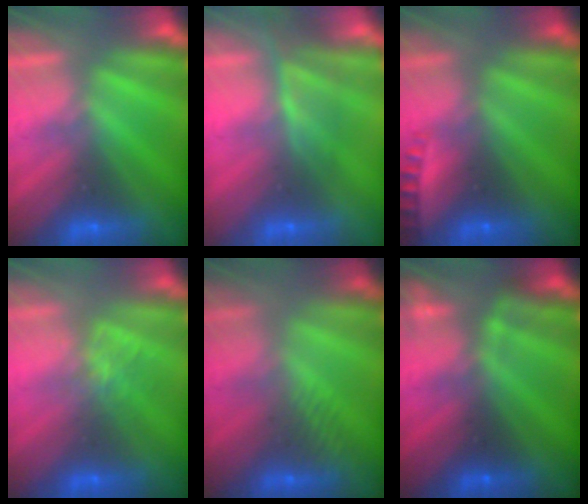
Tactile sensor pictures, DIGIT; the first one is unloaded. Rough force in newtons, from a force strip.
{"total": 4.2}
{"total": 2.3}
{"total": 1.4}
{"total": 2.4}
{"total": 2.4}